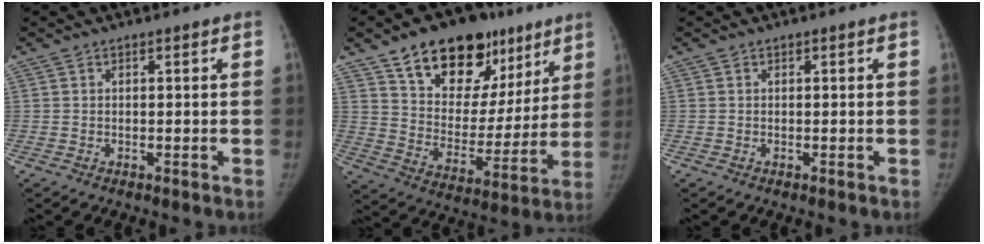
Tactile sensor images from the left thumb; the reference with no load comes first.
{"total": 23.1, "force": [13.7, 13.7, 12.5], "torque": [-0.139, -0.033, 0.223]}
{"total": 0.0}